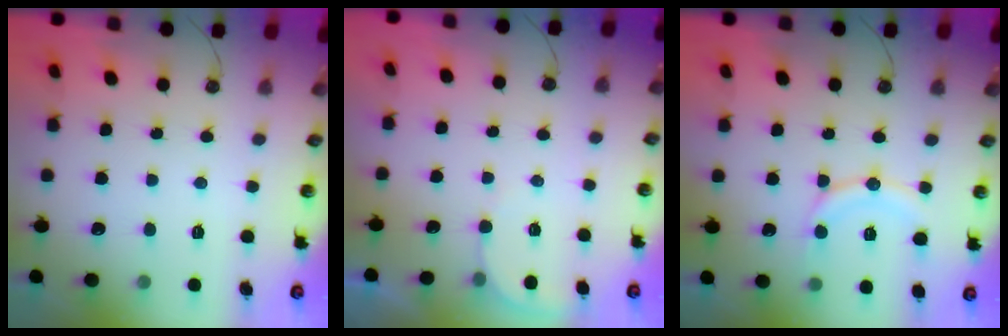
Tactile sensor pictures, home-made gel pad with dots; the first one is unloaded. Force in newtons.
{"total": 2.6, "press": 2.6, "slide": 0.2}
{"total": 11.4, "press": 11.3, "slide": 1.0}